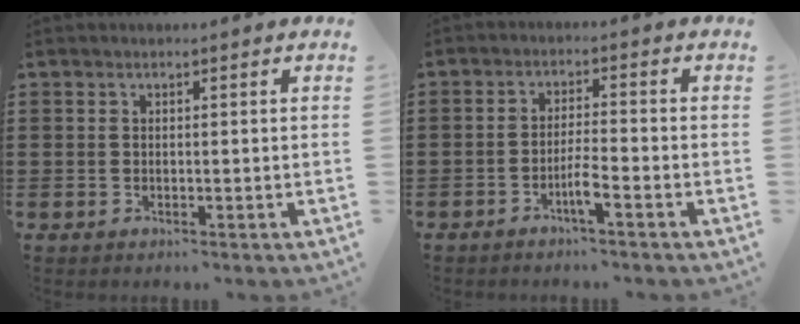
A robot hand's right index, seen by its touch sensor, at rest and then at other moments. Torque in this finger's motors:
{"motor_torque": [0.25, -0.21, 0.28, 0.08]}